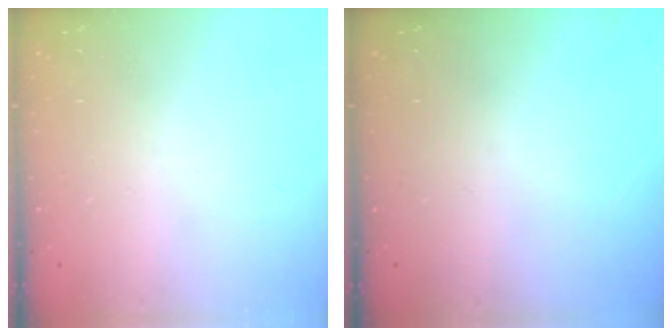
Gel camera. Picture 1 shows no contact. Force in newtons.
{"total": 0.0}